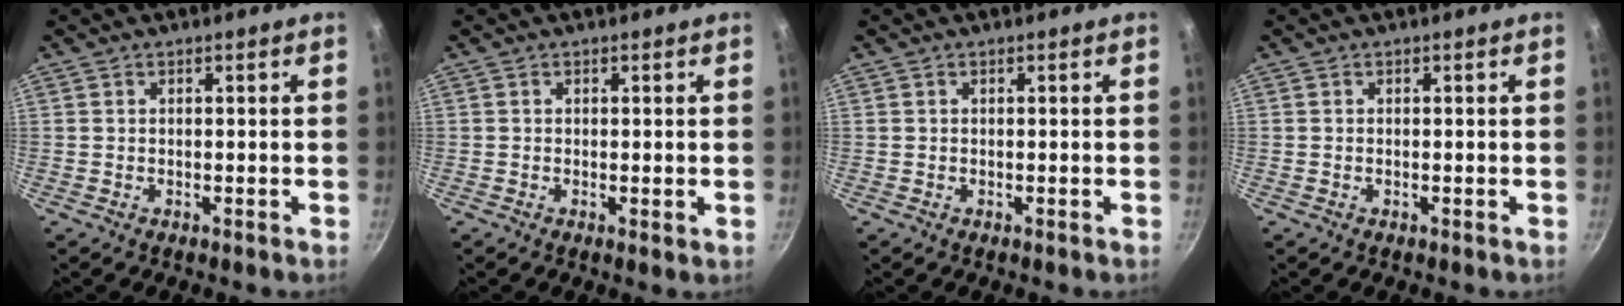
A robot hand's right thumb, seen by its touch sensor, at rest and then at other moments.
{"total": 0.8, "force": [0.0, 0.2, 0.7], "torque": [-0.012, -0.003, -0.002]}
{"total": 0.0}
{"total": 0.0}